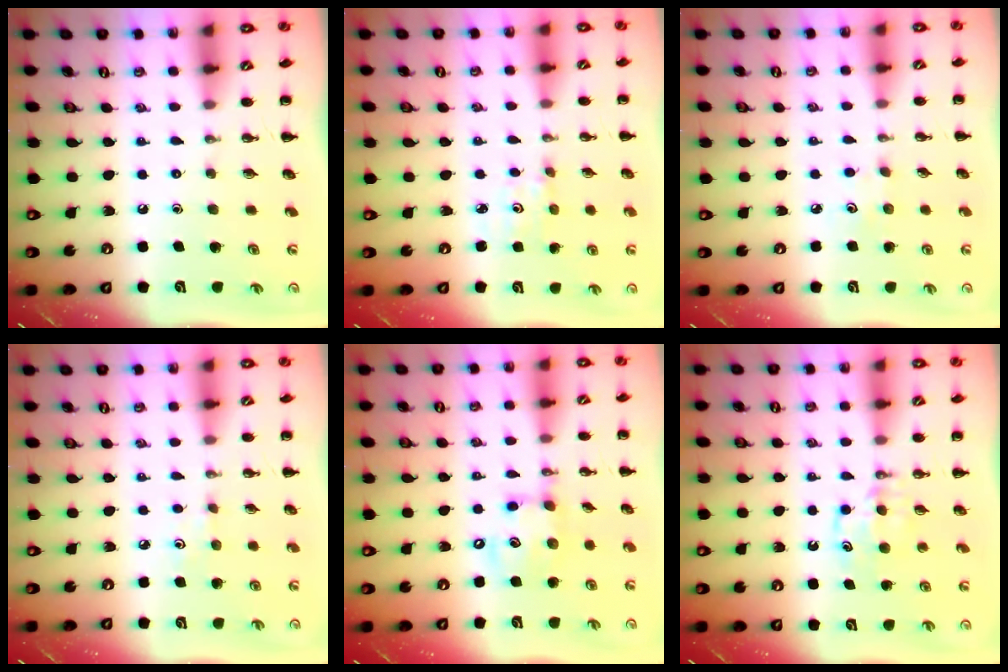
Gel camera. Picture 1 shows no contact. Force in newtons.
{"total": 1.8, "press": 1.7, "slide": 0.6}
{"total": 4.0, "press": 3.8, "slide": 1.0}
{"total": 3.2, "press": 3.0, "slide": 1.2}
{"total": 11.6, "press": 11.4, "slide": 2.1}
{"total": 5.2, "press": 4.9, "slide": 1.5}